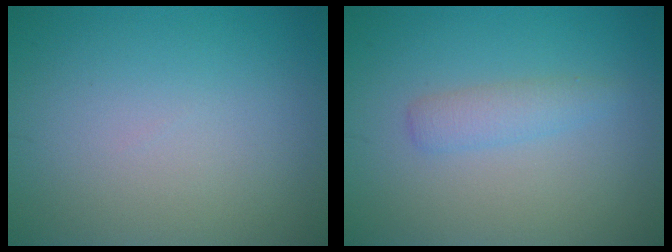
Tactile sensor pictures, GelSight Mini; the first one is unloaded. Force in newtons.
{"total": 1.8, "press": 1.8, "slide": 0.1}